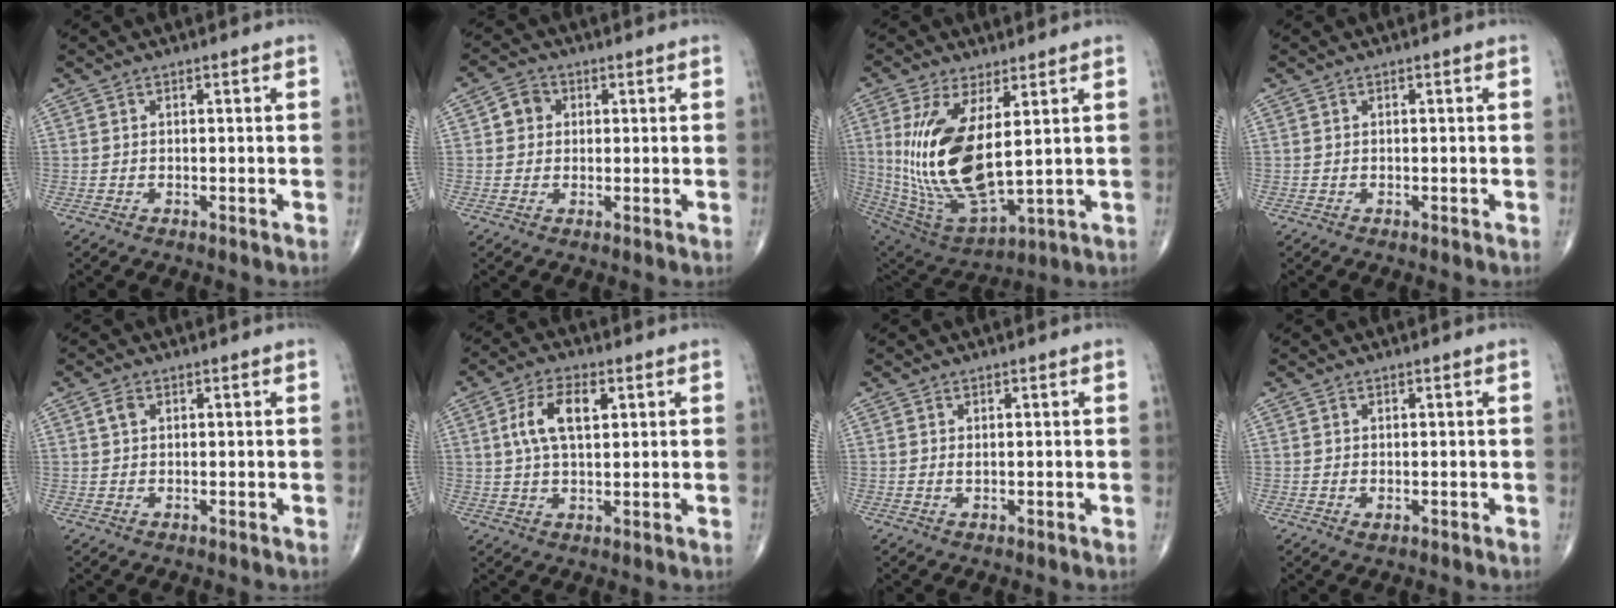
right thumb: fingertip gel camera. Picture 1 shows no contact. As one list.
[{"total": 3.7, "force": [0.7, 3.3, 1.5], "torque": [-0.005, 0.005, 0.006]}, {"total": 19.1, "force": [3.3, 7.9, 17.1], "torque": [-0.354, -0.031, 0.084]}, {"total": 0.0}, {"total": 1.8, "force": [0.7, 1.2, 1.2], "torque": [-0.021, 0.004, 0.014]}, {"total": 8.3, "force": [2.3, 4.0, 6.9], "torque": [-0.128, 0.005, 0.042]}, {"total": 0.6, "force": [0.1, 0.3, 0.5], "torque": [-0.008, -0.002, 0.004]}, {"total": 0.8, "force": [-0.2, 0.5, 0.6], "torque": [-0.007, -0.002, -0.001]}]